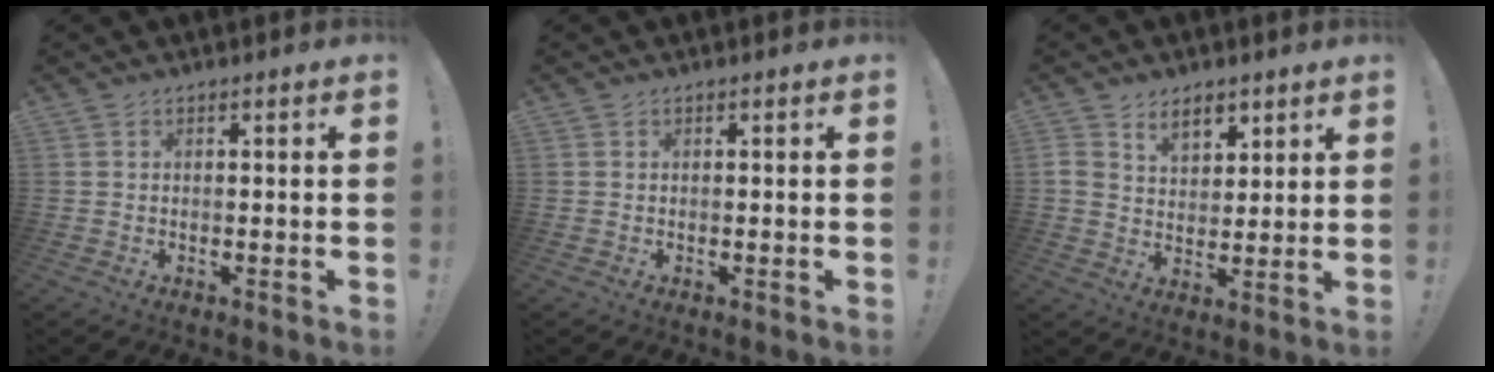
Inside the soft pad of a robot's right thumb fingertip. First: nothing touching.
{"total": 0.0}
{"total": 7.6, "force": [4.9, 4.8, 3.2], "torque": [-0.059, -0.022, 0.094]}